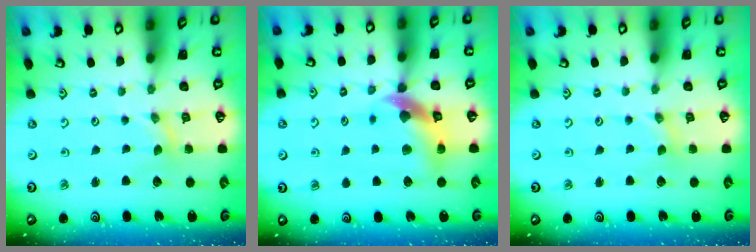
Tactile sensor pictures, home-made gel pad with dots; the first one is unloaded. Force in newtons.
{"total": 11.5, "press": 11.3, "slide": 1.6}
{"total": 0.0}